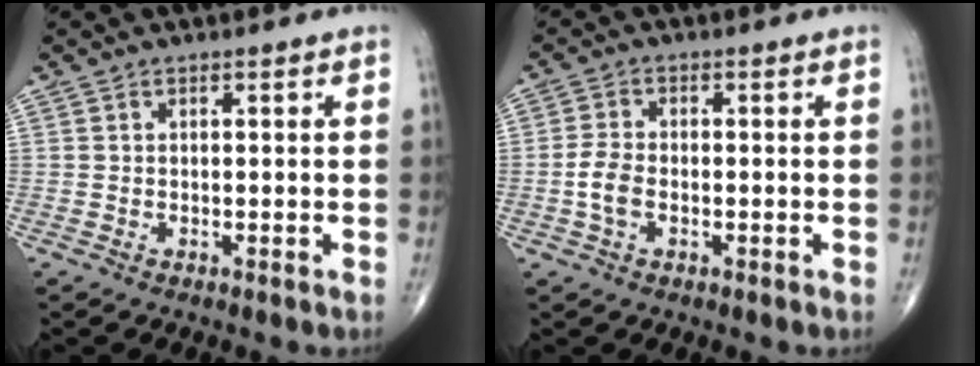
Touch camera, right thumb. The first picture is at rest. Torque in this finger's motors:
{"motor_torque": [0.25, 0.06, 0.60, 0.20, 0.17]}